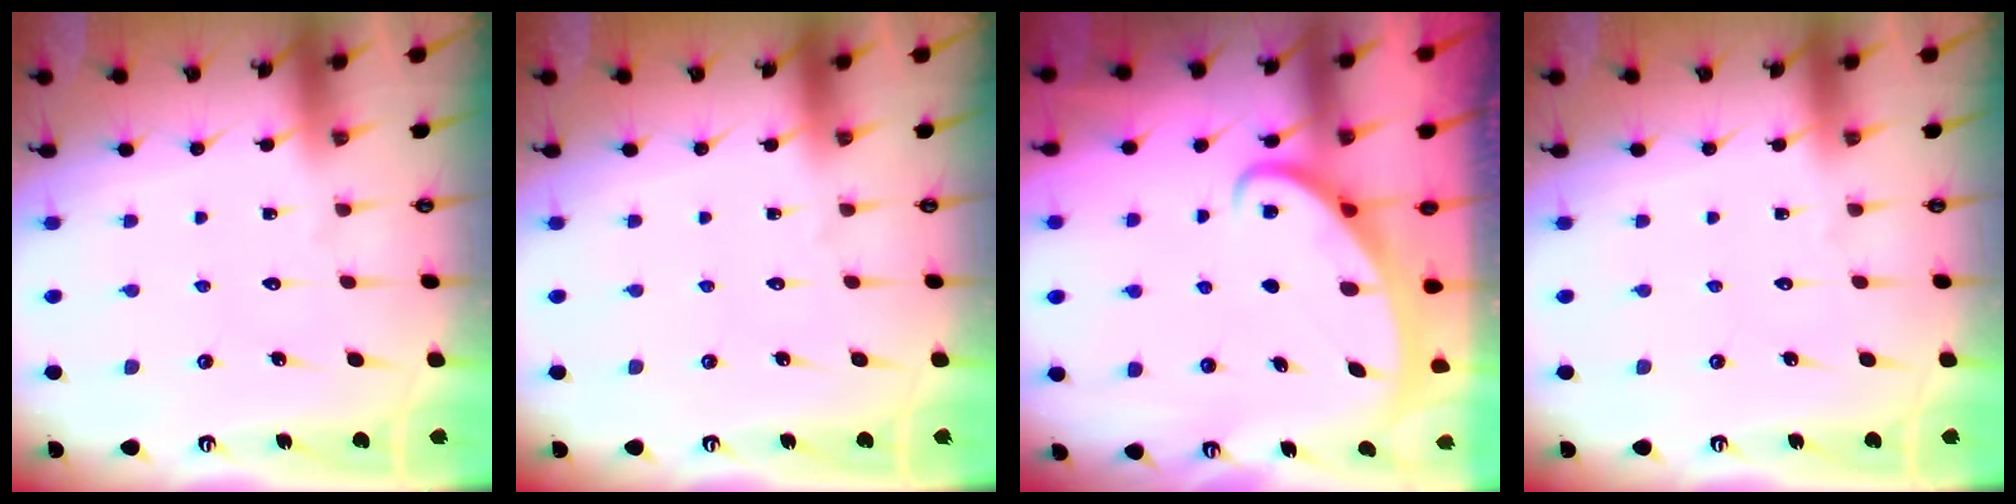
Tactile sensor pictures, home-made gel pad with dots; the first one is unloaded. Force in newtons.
{"total": 0.0}
{"total": 2.4, "press": 2.4, "slide": 0.4}
{"total": 0.0}